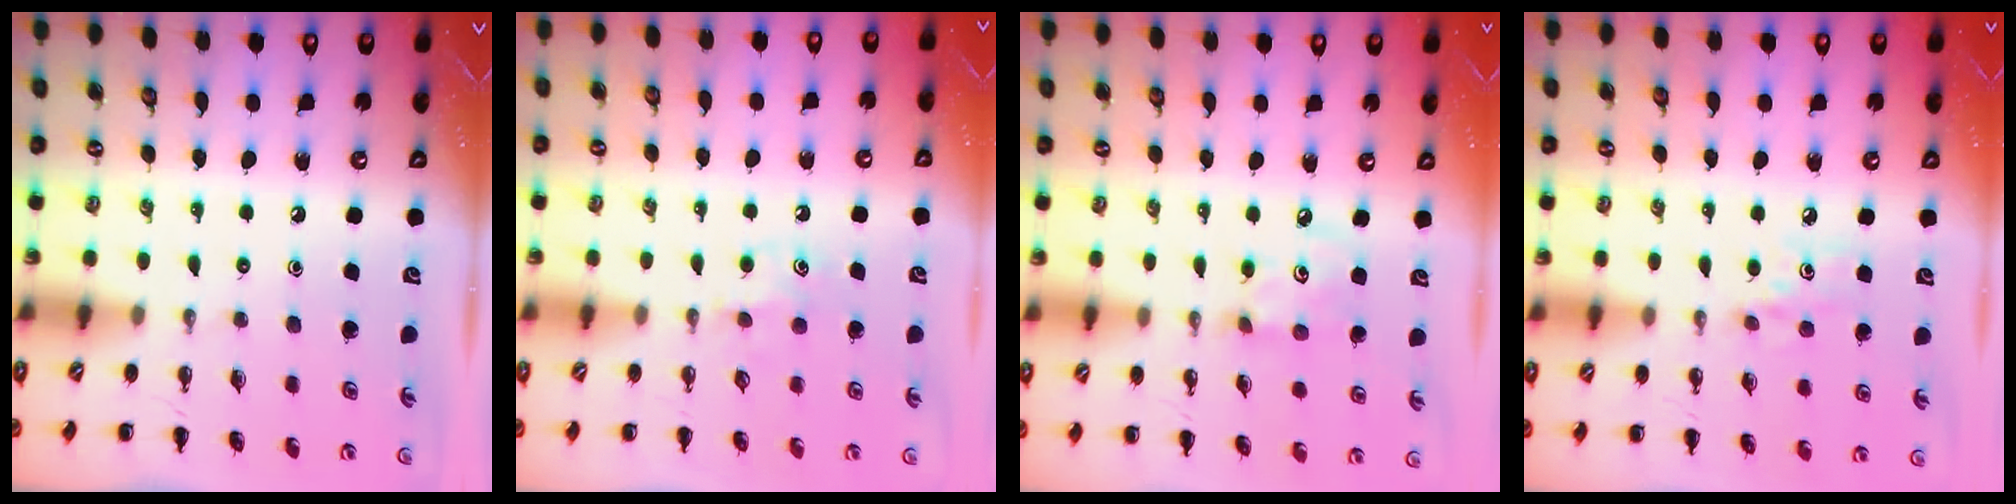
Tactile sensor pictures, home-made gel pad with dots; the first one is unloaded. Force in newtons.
{"total": 4.9, "press": 4.7, "slide": 1.4}
{"total": 3.5, "press": 3.5, "slide": 0.7}
{"total": 5.2, "press": 5.0, "slide": 1.6}